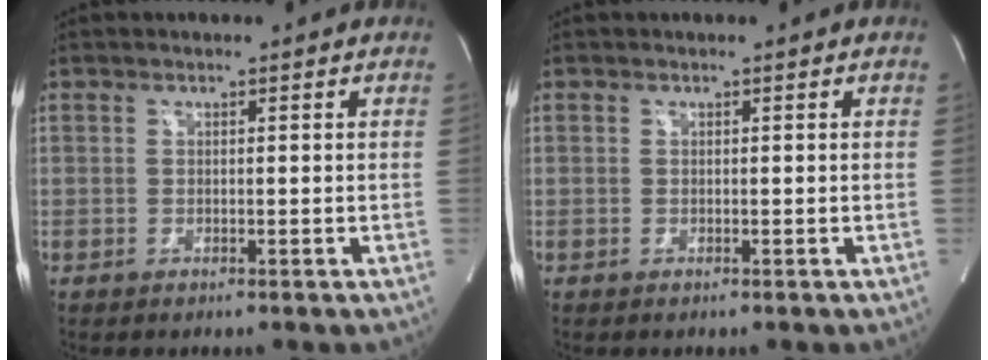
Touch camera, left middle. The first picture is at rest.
{"total": 0.0}